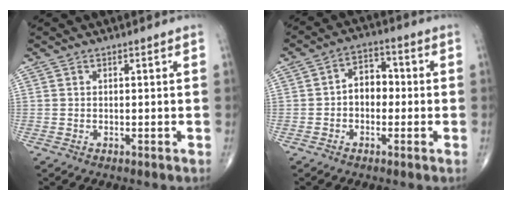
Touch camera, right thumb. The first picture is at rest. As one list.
[{"total": 5.9, "force": [-0.6, 4.3, 4.1], "torque": [-0.041, 0.022, -0.021]}]